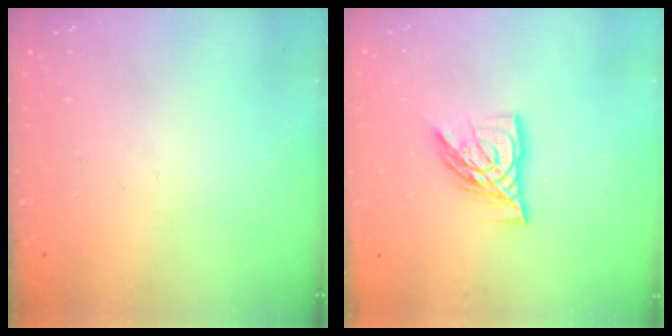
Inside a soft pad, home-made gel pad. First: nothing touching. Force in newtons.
{"total": 11.0, "press": 11.0, "slide": 1.0}